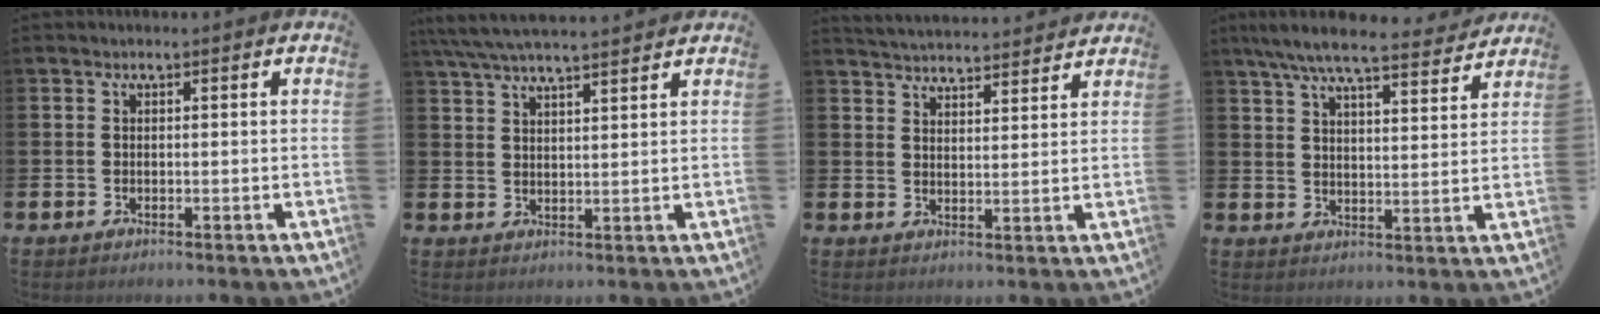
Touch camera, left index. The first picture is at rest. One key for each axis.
{"total": 5.2, "fx": 4.8, "fy": 0.2, "fz": 1.9, "tx": -0.053, "ty": -0.016, "tz": 0.088}
{"total": 4.2, "fx": 4.2, "fy": 0.2, "fz": -0.2, "tx": -0.005, "ty": -0.032, "tz": 0.073}
{"total": 8.2, "fx": 7.4, "fy": 1.1, "fz": 3.3, "tx": -0.070, "ty": -0.043, "tz": 0.128}